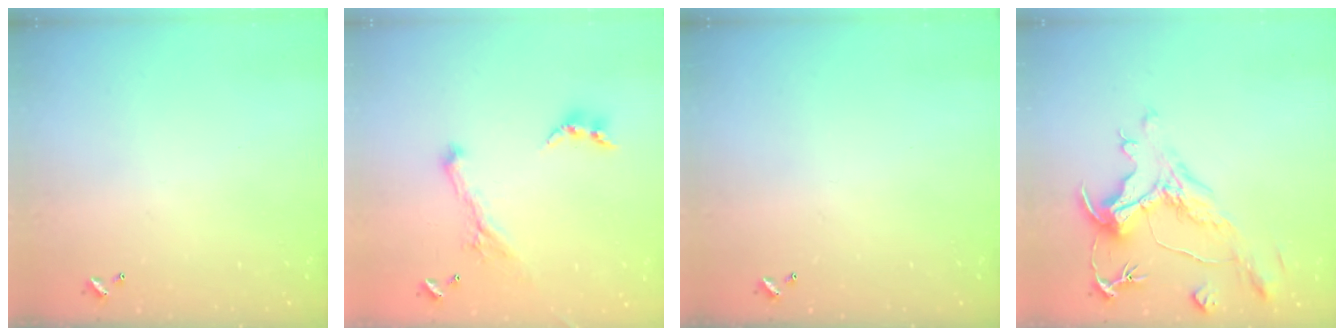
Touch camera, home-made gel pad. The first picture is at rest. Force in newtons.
{"total": 0.8, "press": 0.8, "slide": 0.2}
{"total": 0.0}
{"total": 1.9, "press": 0.8, "slide": 1.8}